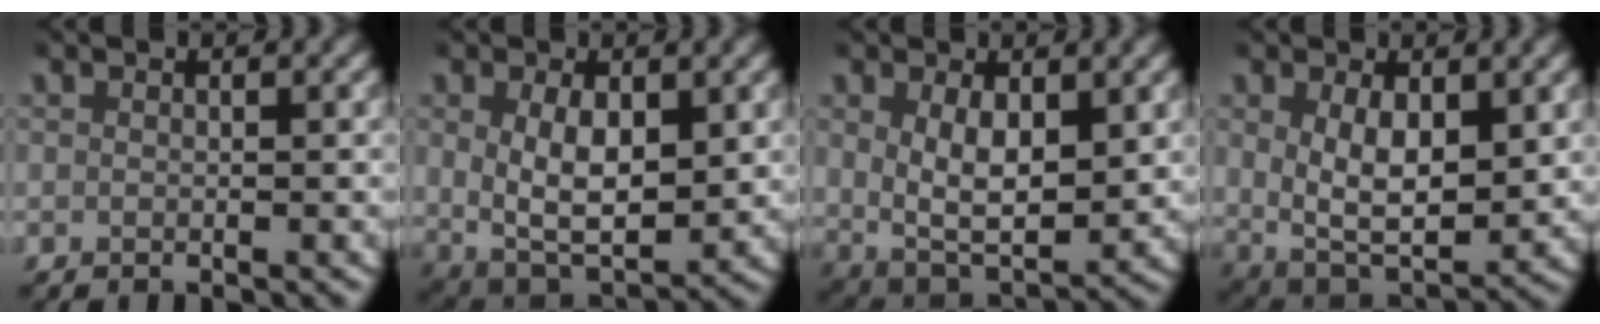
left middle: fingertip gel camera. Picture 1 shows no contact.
{"total": 7.3, "force": [-0.1, 5.1, 5.2], "torque": [-0.103, -0.034, 0.012]}
{"total": 6.6, "force": [0.3, 4.5, 4.9], "torque": [-0.099, -0.033, 0.017]}
{"total": 7.3, "force": [-0.1, 5.2, 5.2], "torque": [-0.109, -0.039, 0.014]}